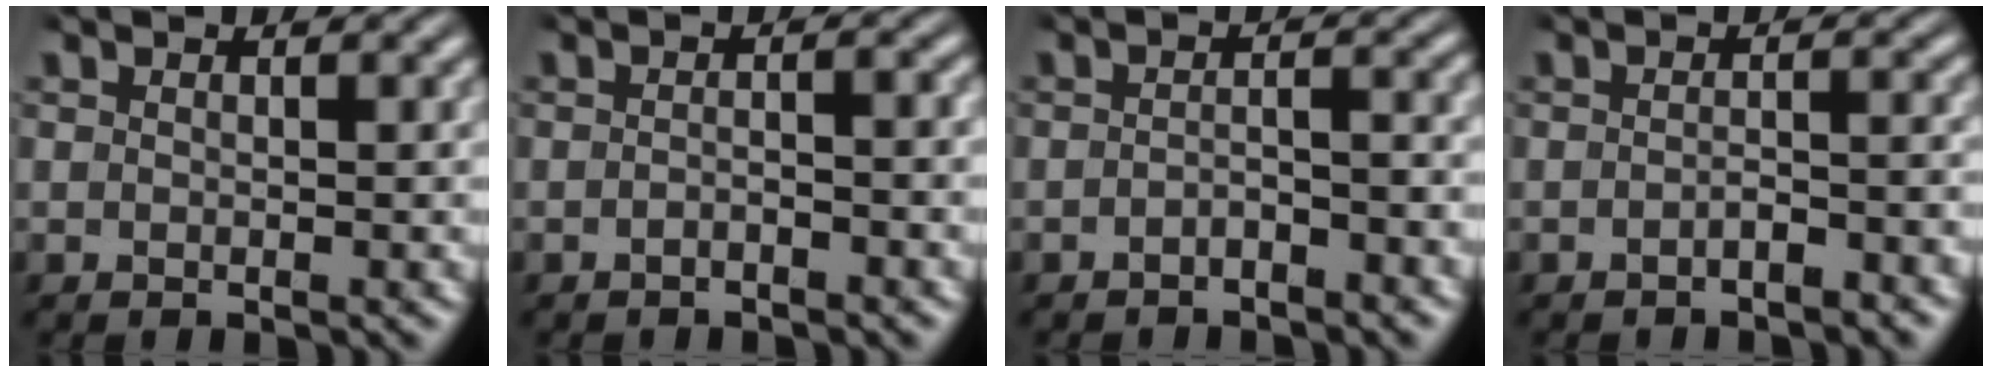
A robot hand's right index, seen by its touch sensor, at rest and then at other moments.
{"total": 1.3, "force": [-1.1, -0.1, 0.6], "torque": [-0.007, 0.004, -0.023]}
{"total": 2.1, "force": [-1.7, 0.4, 1.1], "torque": [-0.008, -0.004, -0.030]}
{"total": 1.7, "force": [-1.5, 0.1, 0.7], "torque": [-0.006, 0.000, -0.028]}